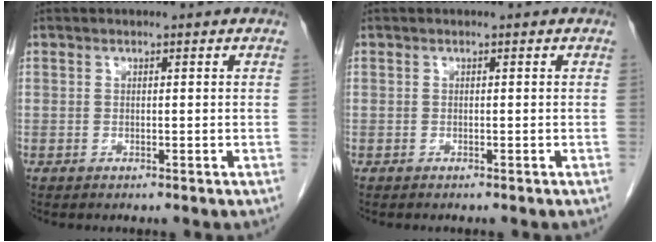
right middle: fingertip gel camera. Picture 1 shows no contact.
{"total": 1.4, "force": [-1.3, 0.2, 0.6], "torque": [-0.009, -0.001, -0.015]}